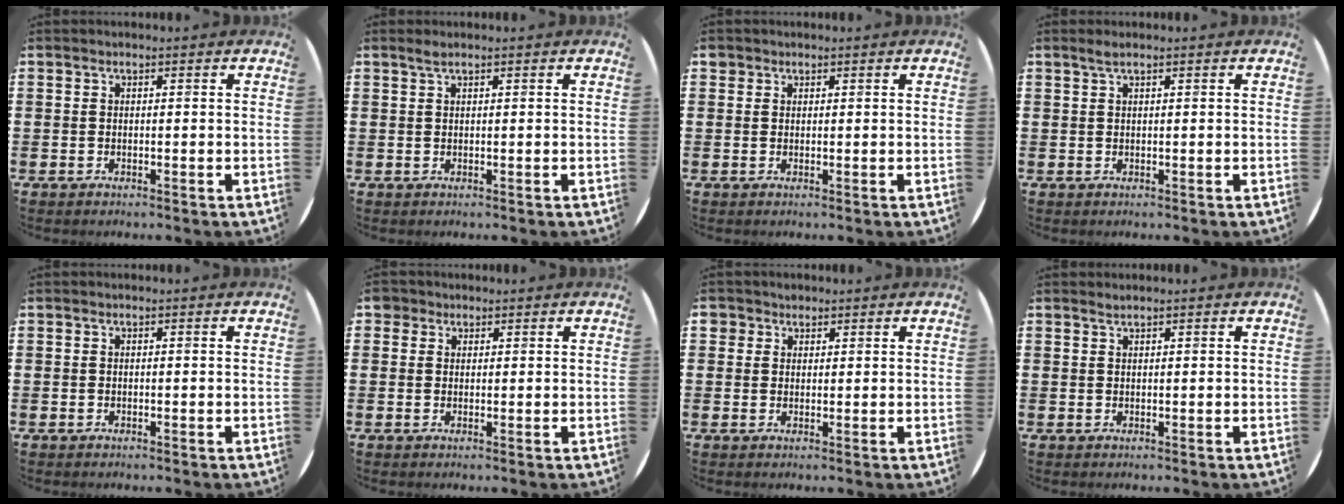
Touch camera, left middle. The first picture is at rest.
{"total": 0.9, "force": [0.6, 0.0, 0.6], "torque": [-0.013, 0.001, 0.011]}
{"total": 0.9, "force": [0.7, 0.5, 0.0], "torque": [-0.002, 0.003, 0.014]}
{"total": 1.0, "force": [0.6, 0.0, 0.8], "torque": [-0.015, 0.002, 0.011]}
{"total": 0.0}
{"total": 1.7, "force": [1.2, 1.2, 0.3], "torque": [-0.001, 0.004, 0.022]}
{"total": 1.8, "force": [1.4, 1.2, 0.0], "torque": [0.004, 0.001, 0.026]}
{"total": 0.6, "force": [0.6, -0.1, 0.2], "torque": [-0.003, -0.001, 0.012]}